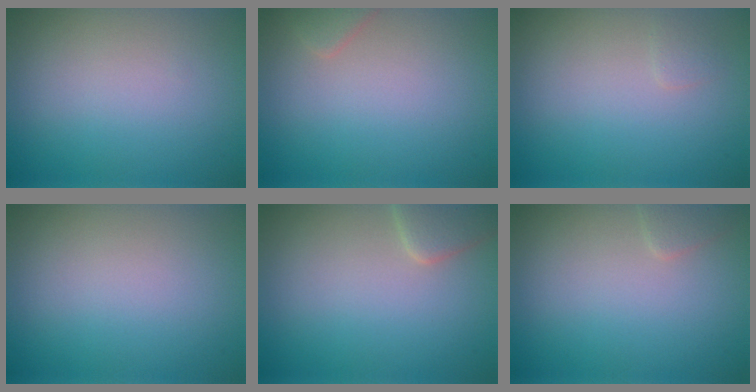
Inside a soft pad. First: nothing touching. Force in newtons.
{"total": 1.2, "press": 1.2, "slide": 0.0}
{"total": 0.6, "press": 0.6, "slide": 0.0}
{"total": 0.0}
{"total": 2.5, "press": 2.5, "slide": 0.2}
{"total": 0.9, "press": 0.9, "slide": 0.1}